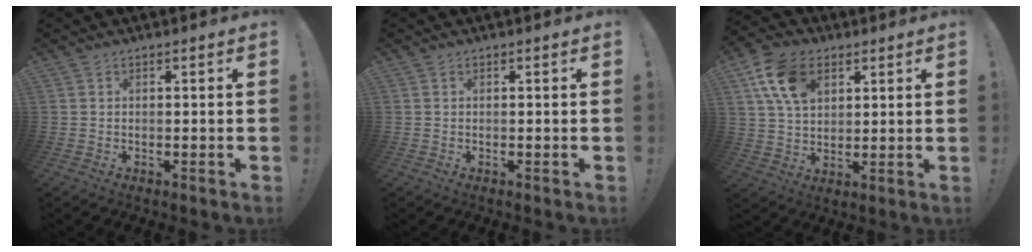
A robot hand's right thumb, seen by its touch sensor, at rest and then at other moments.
{"total": 0.0}
{"total": 13.9, "force": [6.1, 9.5, 8.0], "torque": [-0.130, -0.009, 0.120]}